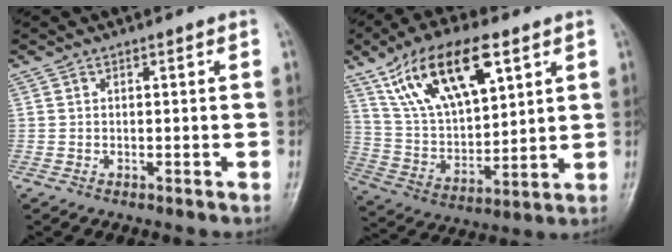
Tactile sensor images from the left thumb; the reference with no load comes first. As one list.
[{"total": 19.2, "force": [9.9, 8.7, 14.0], "torque": [-0.221, -0.026, 0.188]}]